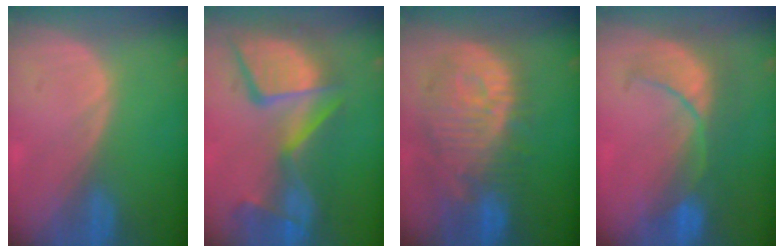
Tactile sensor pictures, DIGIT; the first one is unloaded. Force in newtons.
{"total": 13.6, "press": 11.2, "slide": 7.8}
{"total": 12.1, "press": 11.0, "slide": 5.1}
{"total": 7.9, "press": 7.7, "slide": 1.5}